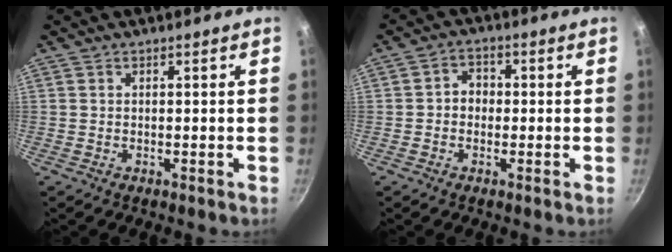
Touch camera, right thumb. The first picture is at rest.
{"total": 3.8, "force": [-0.3, 3.3, 2.0], "torque": [-0.008, 0.012, -0.012]}